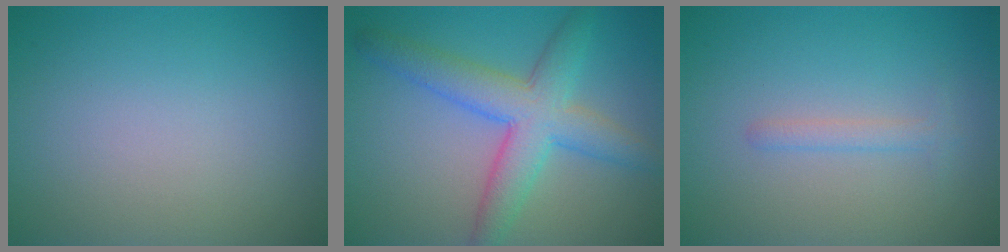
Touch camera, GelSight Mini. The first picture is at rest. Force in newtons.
{"total": 6.1, "press": 6.1, "slide": 0.2}
{"total": 1.2, "press": 1.2, "slide": 0.1}